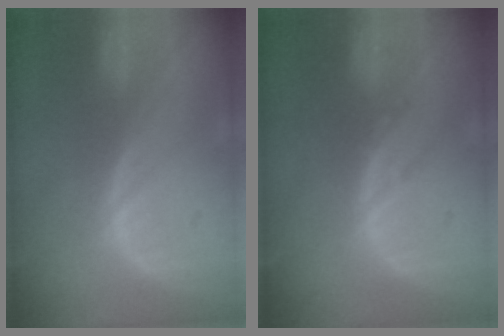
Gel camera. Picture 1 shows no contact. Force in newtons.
{"total": 1.0, "press": 1.0, "slide": 0.2}